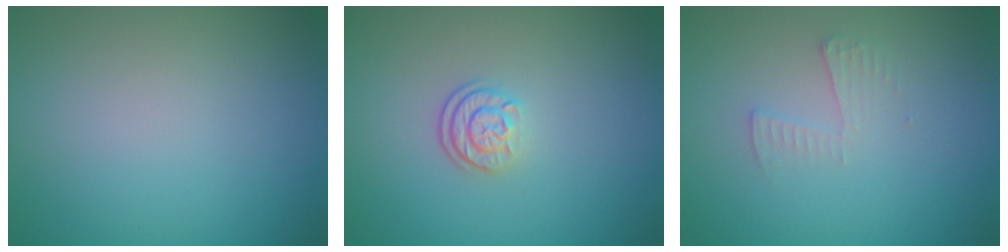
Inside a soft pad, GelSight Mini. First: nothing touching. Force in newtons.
{"total": 2.1, "press": 1.8, "slide": 1.2}
{"total": 1.4, "press": 1.4, "slide": 0.1}